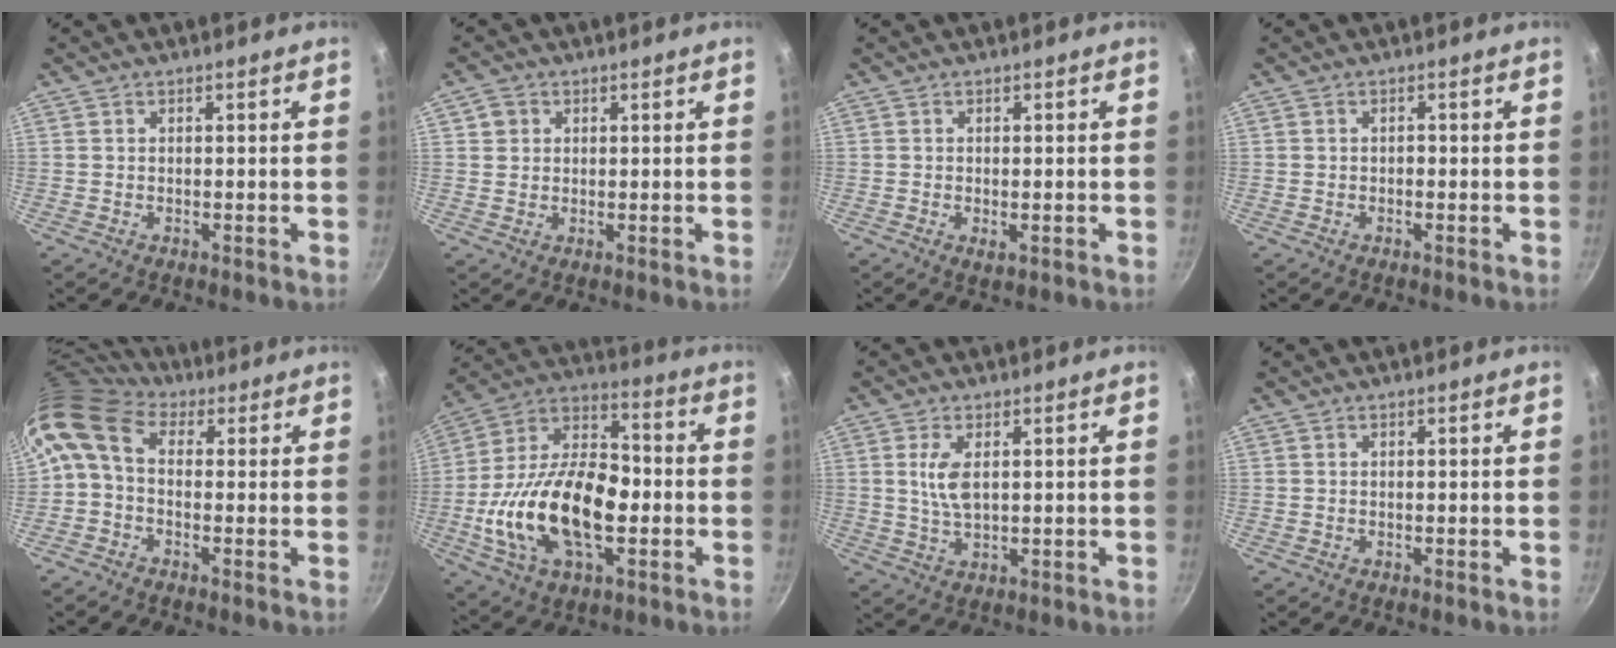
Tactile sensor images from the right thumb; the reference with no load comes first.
{"total": 2.8, "force": [0.8, 2.5, 0.8], "torque": [-0.001, 0.003, 0.011]}
{"total": 1.9, "force": [-0.4, 0.9, 1.7], "torque": [-0.027, -0.004, -0.004]}
{"total": 0.7, "force": [-0.3, 0.5, 0.4], "torque": [-0.006, 0.004, -0.006]}
{"total": 8.3, "force": [1.4, 5.8, 5.8], "torque": [-0.111, 0.026, 0.006]}
{"total": 24.1, "force": [-4.3, 13.9, 19.2], "torque": [-0.335, 0.039, -0.081]}
{"total": 5.4, "force": [1.3, 2.6, 4.6], "torque": [-0.089, -0.009, 0.028]}
{"total": 0.0}